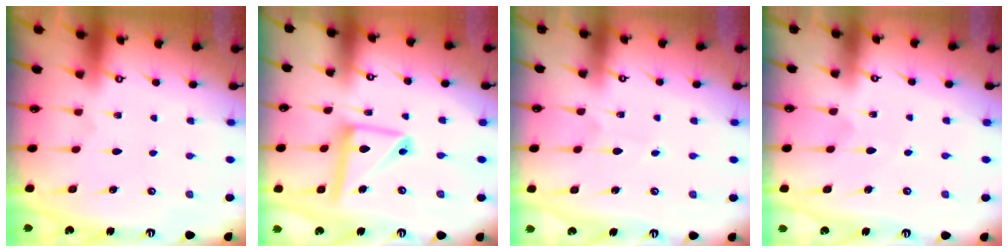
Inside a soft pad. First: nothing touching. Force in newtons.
{"total": 12.4, "press": 12.4, "slide": 1.3}
{"total": 3.8, "press": 3.8, "slide": 0.5}
{"total": 3.8, "press": 3.8, "slide": 0.4}